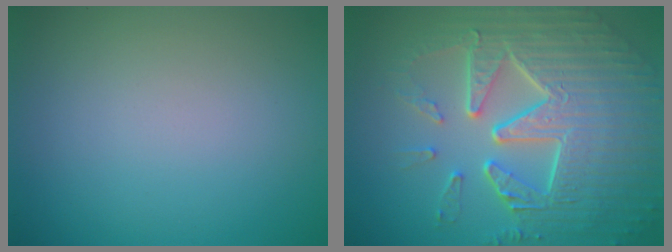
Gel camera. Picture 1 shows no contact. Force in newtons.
{"total": 9.4, "press": 6.3, "slide": 6.9}